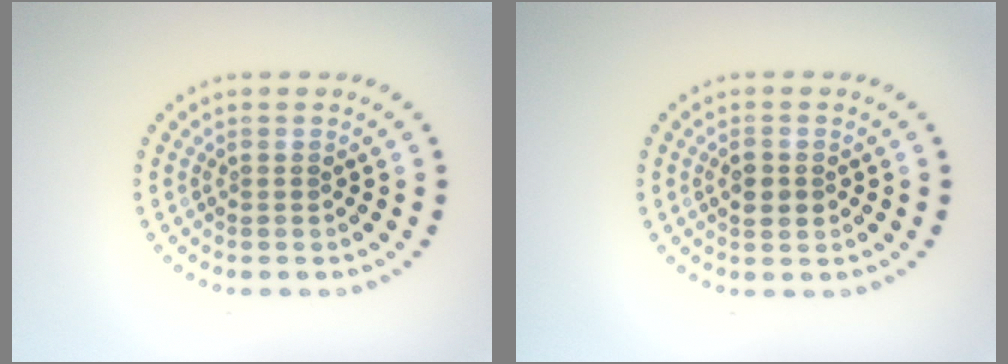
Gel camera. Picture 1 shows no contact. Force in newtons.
{"total": 1.6, "press": 1.6, "slide": 0.1}